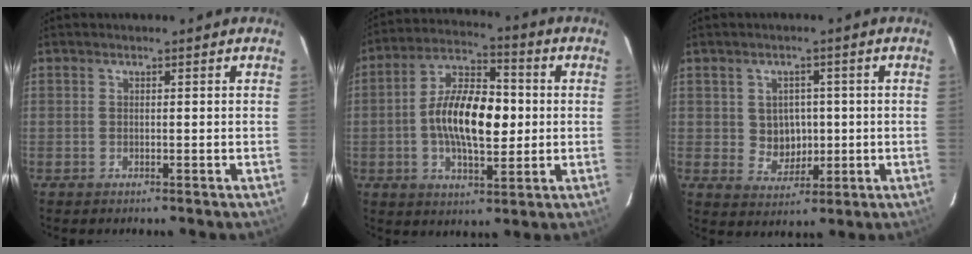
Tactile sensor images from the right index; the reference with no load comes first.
{"total": 14.3, "force": [-0.5, 6.7, 12.7], "torque": [-0.231, 0.017, -0.012]}
{"total": 5.6, "force": [0.3, 5.2, 2.0], "torque": [-0.040, 0.009, 0.016]}